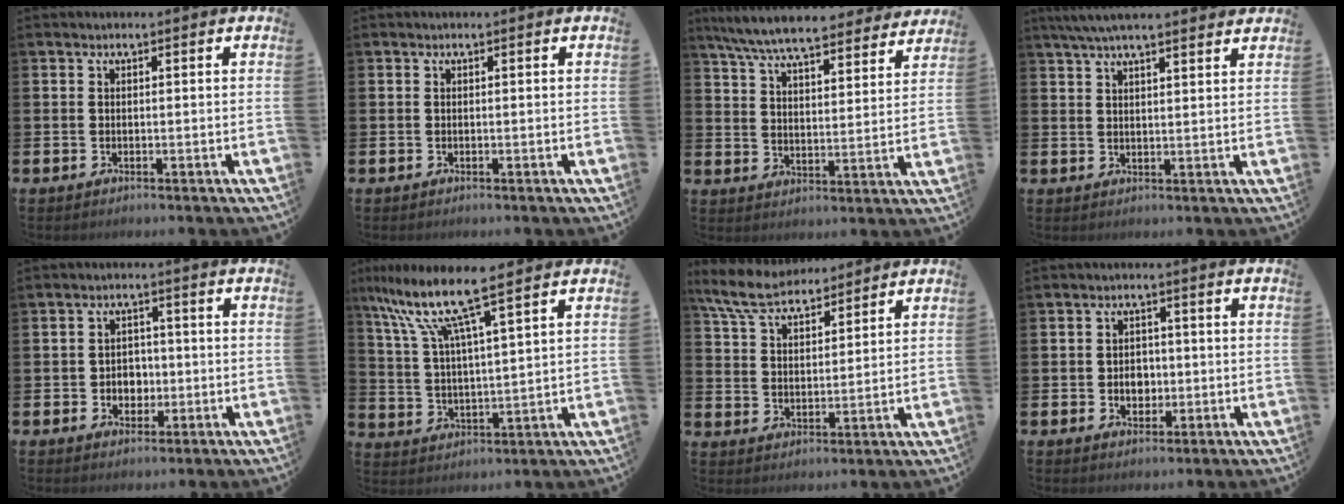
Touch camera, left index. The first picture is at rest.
{"total": 0.0}
{"total": 8.0, "force": [7.5, 1.0, 2.7], "torque": [-0.085, -0.045, 0.132]}
{"total": 5.5, "force": [5.0, 0.6, 2.2], "torque": [-0.052, -0.012, 0.092]}
{"total": 3.0, "force": [-0.4, 2.7, 1.3], "torque": [-0.024, 0.001, -0.015]}
{"total": 10.5, "force": [8.1, 1.1, 6.5], "torque": [-0.158, -0.033, 0.136]}
{"total": 7.9, "force": [7.2, 2.1, 2.4], "torque": [-0.078, -0.024, 0.135]}
{"total": 3.1, "force": [-0.4, 2.5, 1.7], "torque": [-0.021, 0.000, -0.015]}